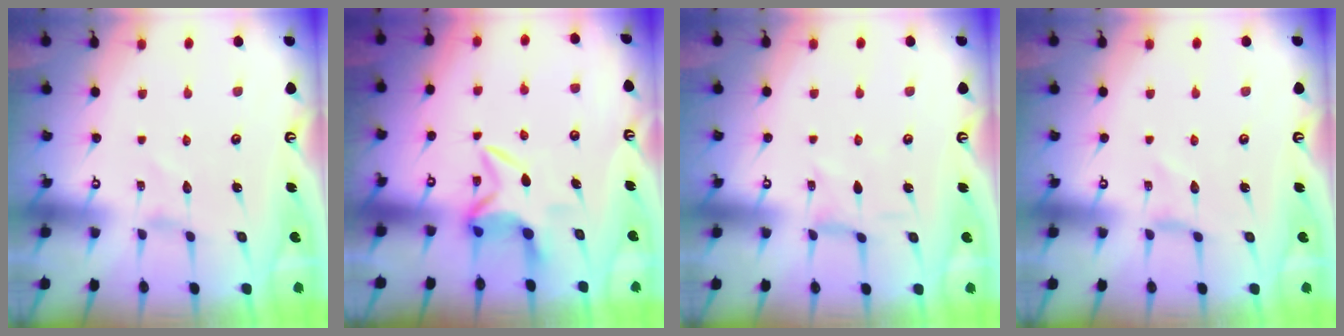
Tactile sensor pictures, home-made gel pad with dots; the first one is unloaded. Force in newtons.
{"total": 6.5, "press": 6.5, "slide": 0.7}
{"total": 0.9, "press": 0.9, "slide": 0.3}
{"total": 0.0}